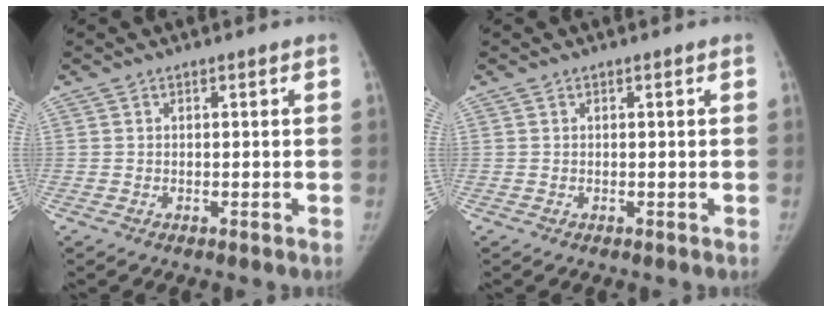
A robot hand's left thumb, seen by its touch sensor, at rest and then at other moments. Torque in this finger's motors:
{"motor_torque": [0.02, 0.22, 0.21, -0.37, 0.02]}